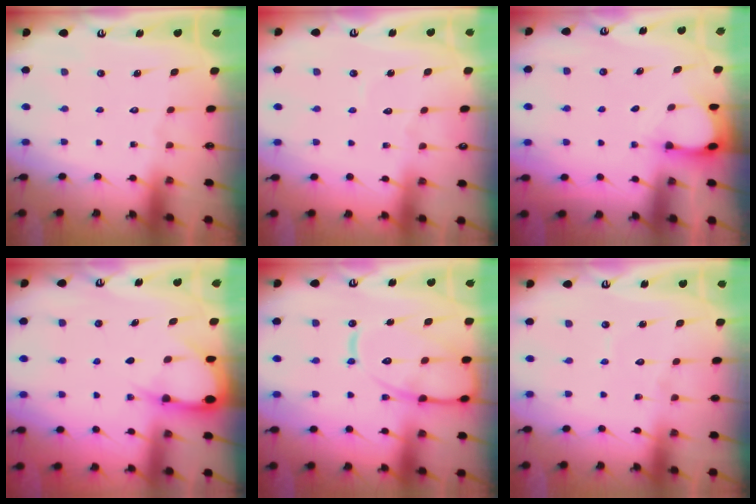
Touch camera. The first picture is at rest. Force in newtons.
{"total": 2.6, "press": 2.6, "slide": 0.3}
{"total": 3.5, "press": 3.5, "slide": 0.2}
{"total": 4.5, "press": 4.5, "slide": 0.5}
{"total": 15.7, "press": 15.7, "slide": 1.4}
{"total": 4.5, "press": 4.5, "slide": 0.3}